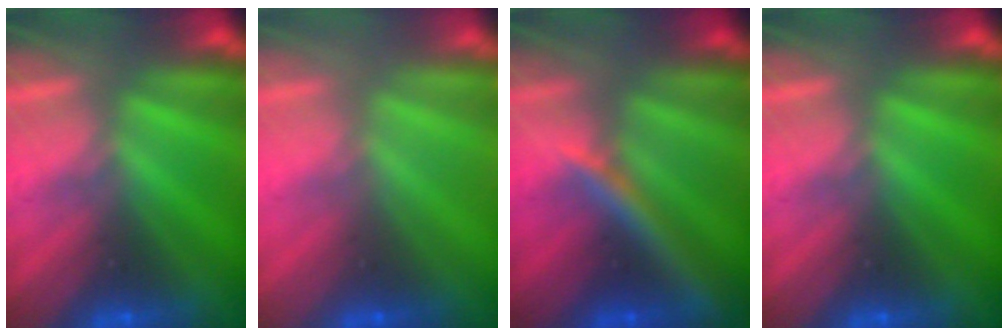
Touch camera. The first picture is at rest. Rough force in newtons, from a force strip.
{"total": 3.2}
{"total": 2.5}
{"total": 0.0}